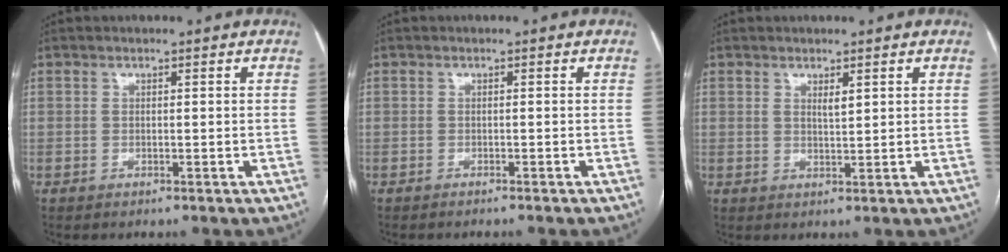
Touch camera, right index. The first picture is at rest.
{"total": 2.3, "force": [-2.0, 0.1, 1.0], "torque": [-0.015, -0.001, -0.023]}
{"total": 1.6, "force": [0.9, 0.4, 1.3], "torque": [-0.024, -0.005, 0.017]}